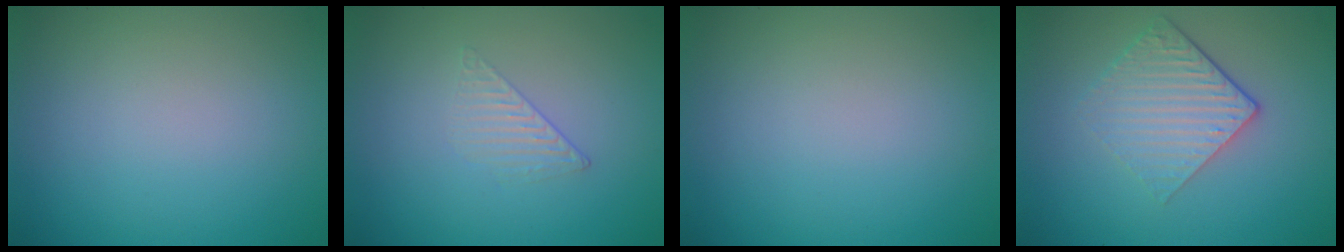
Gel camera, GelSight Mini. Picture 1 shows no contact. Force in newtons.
{"total": 1.4, "press": 0.3, "slide": 1.4}
{"total": 0.0}
{"total": 3.8, "press": 2.8, "slide": 2.6}